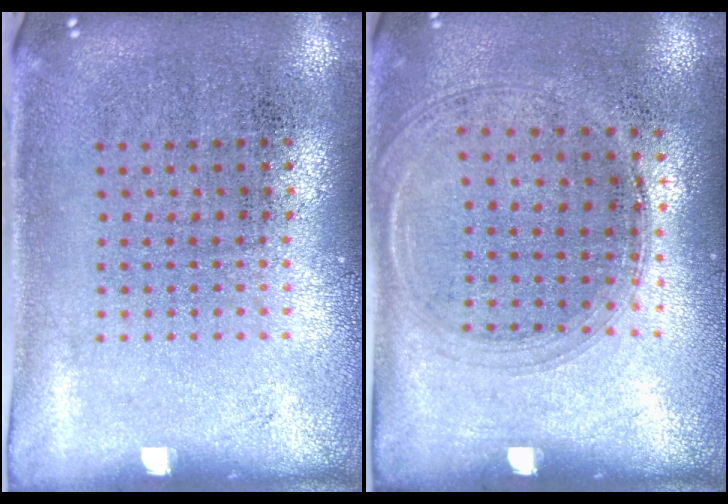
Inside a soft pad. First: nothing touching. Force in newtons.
{"total": 1.4, "press": 1.2, "slide": 0.6}